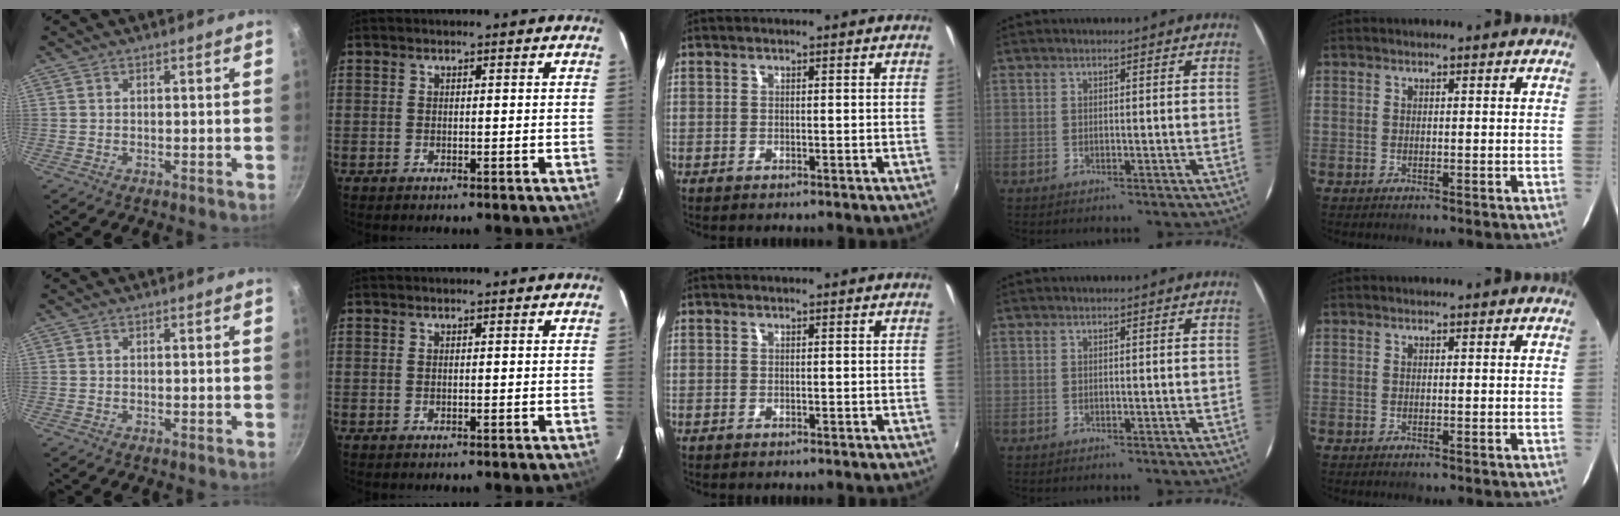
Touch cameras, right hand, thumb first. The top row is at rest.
{}